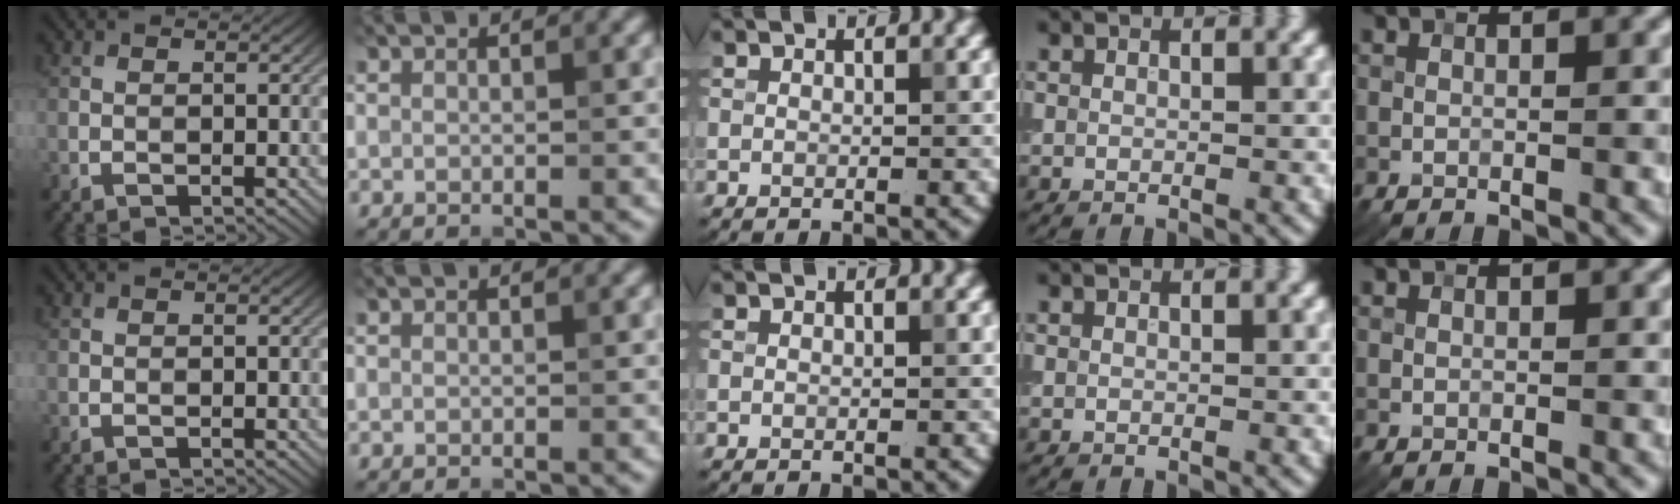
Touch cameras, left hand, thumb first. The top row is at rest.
{}